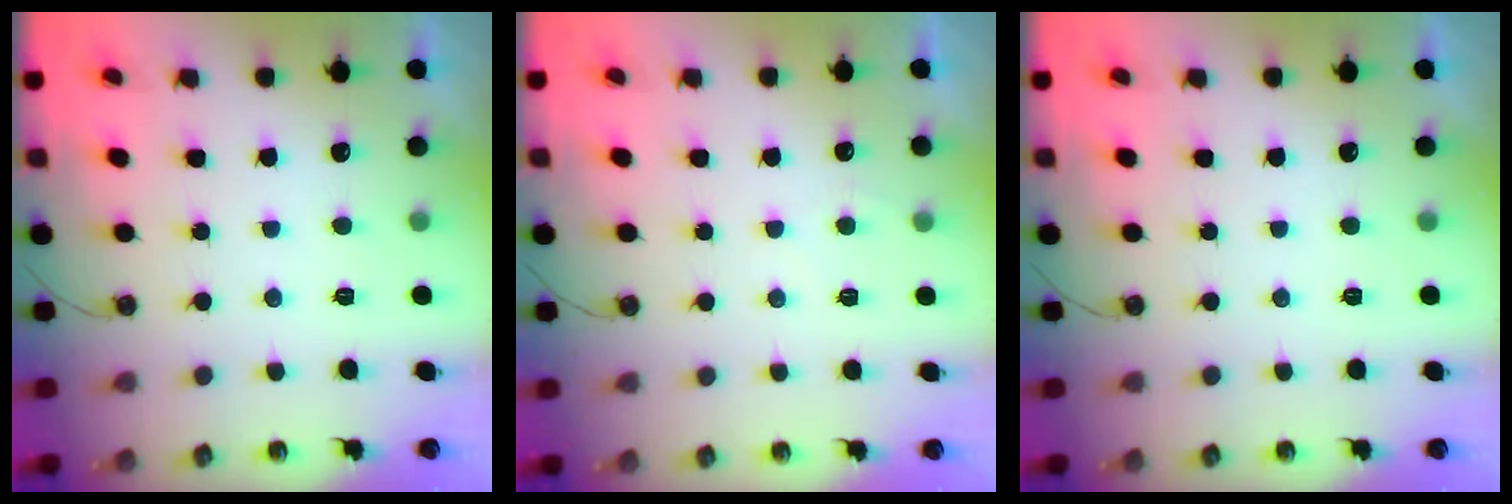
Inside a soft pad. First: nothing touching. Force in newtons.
{"total": 3.9, "press": 3.8, "slide": 0.5}
{"total": 0.0}